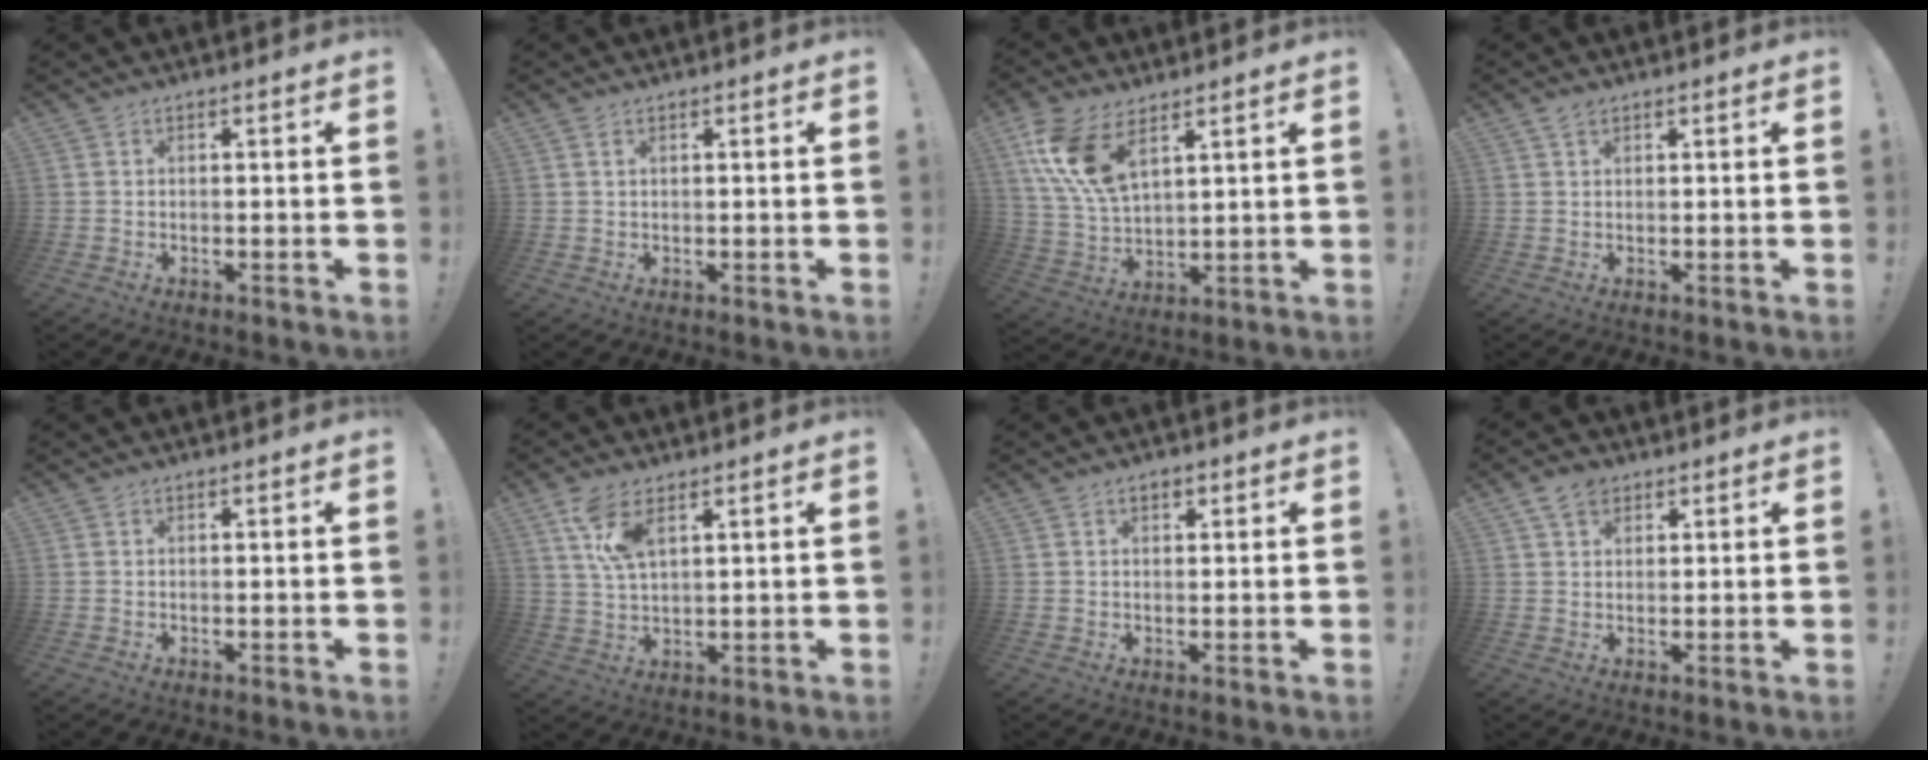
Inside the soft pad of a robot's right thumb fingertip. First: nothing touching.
{"total": 1.2, "force": [0.6, 0.5, 0.9], "torque": [-0.017, 0.001, 0.010]}
{"total": 13.4, "force": [7.5, 6.4, 9.1], "torque": [-0.201, -0.028, 0.140]}
{"total": 1.9, "force": [1.3, 1.0, 0.9], "torque": [-0.016, -0.001, 0.025]}
{"total": 0.0}
{"total": 8.4, "force": [4.7, 3.5, 6.1], "torque": [-0.123, -0.014, 0.085]}
{"total": 1.9, "force": [1.0, 1.2, 1.1], "torque": [-0.012, -0.002, 0.015]}
{"total": 5.2, "force": [2.9, 3.5, 2.4], "torque": [-0.036, -0.005, 0.054]}